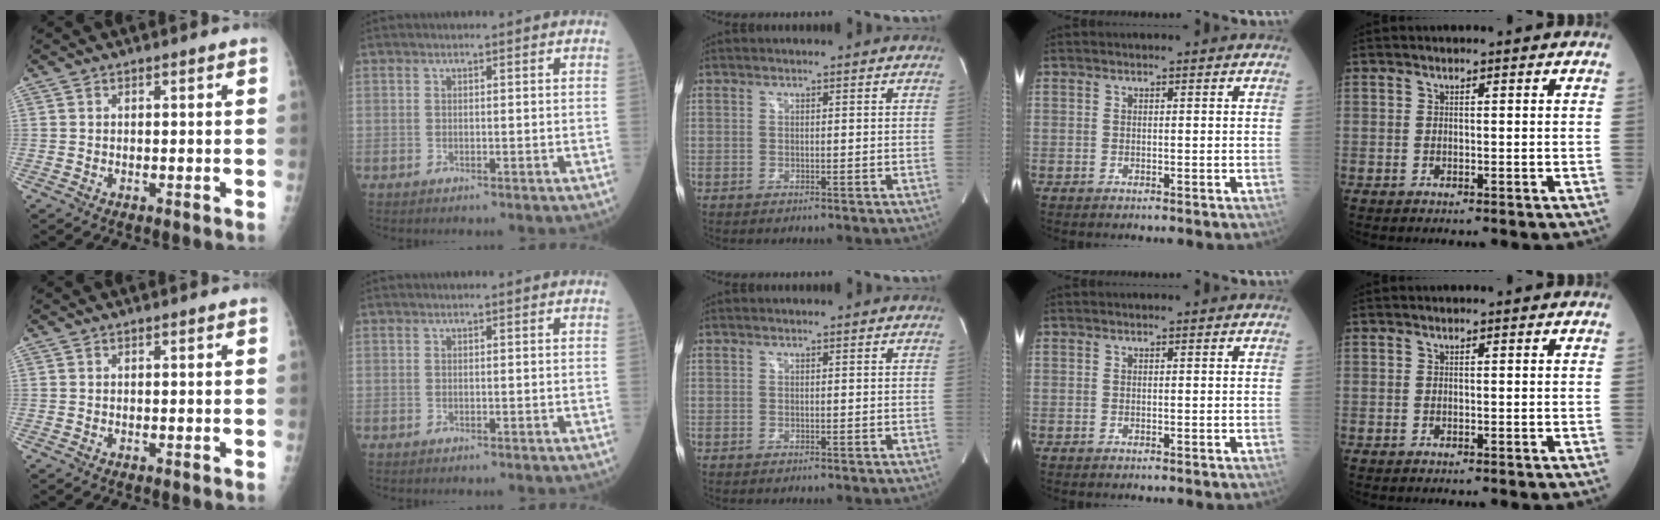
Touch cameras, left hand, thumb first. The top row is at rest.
{}